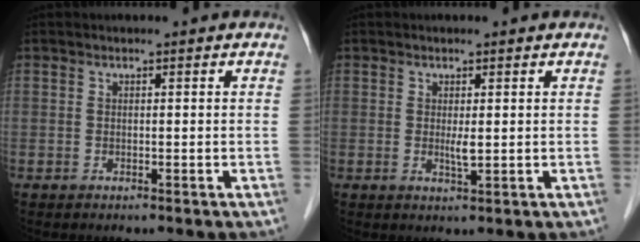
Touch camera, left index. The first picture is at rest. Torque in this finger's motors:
{"motor_torque": [0.31, 0.41, 0.04, 0.01]}